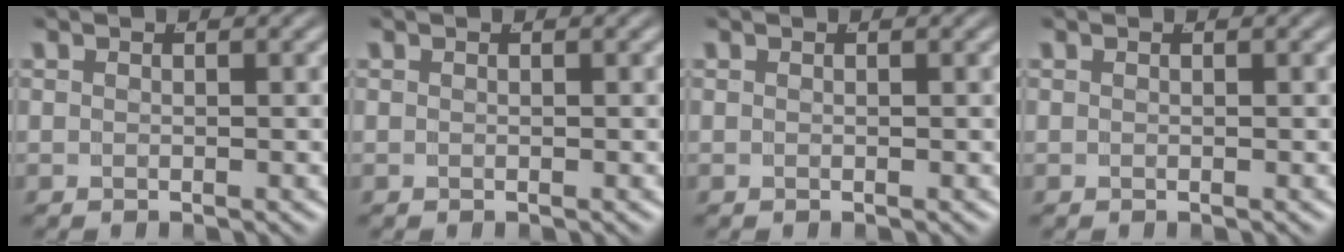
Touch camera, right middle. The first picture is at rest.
{"total": 0.0}
{"total": 0.0}
{"total": 0.0}